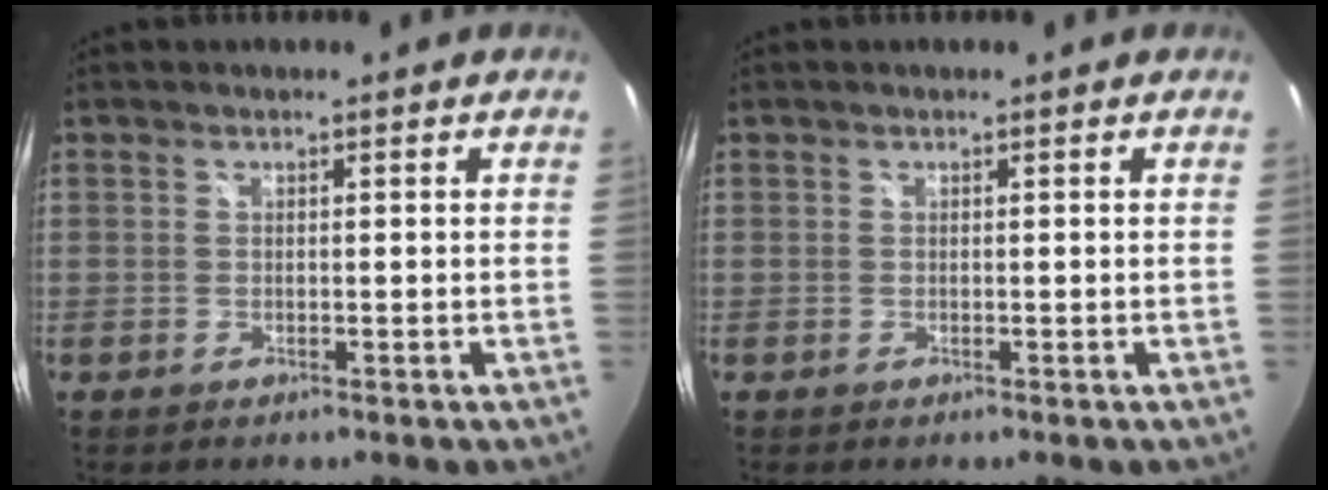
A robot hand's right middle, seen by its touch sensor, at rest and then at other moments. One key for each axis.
{"total": 0.0}